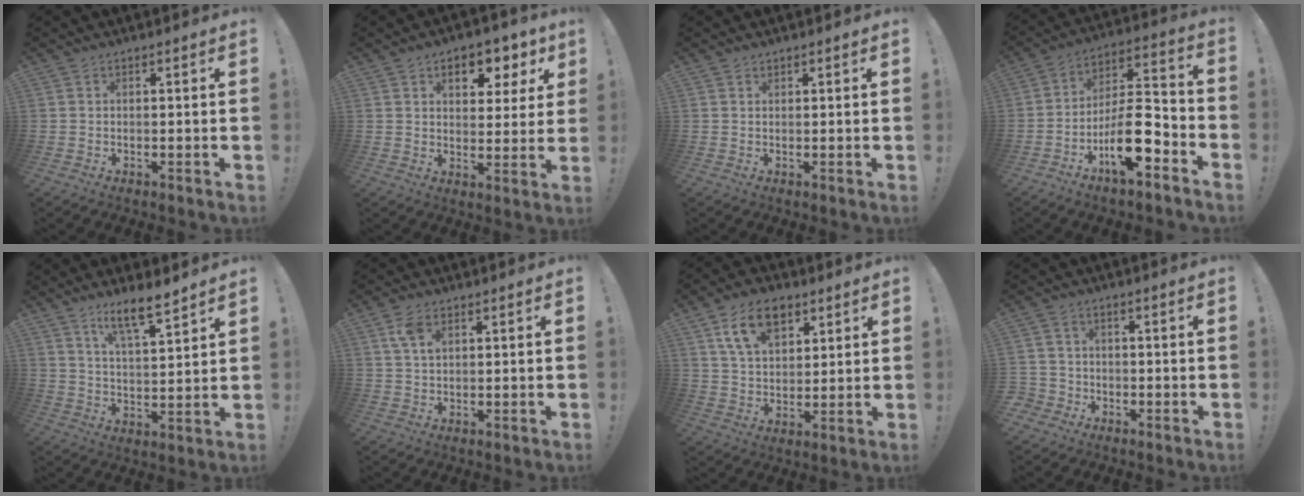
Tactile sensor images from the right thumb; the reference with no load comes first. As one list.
[{"total": 8.7, "force": [4.4, 5.4, 5.2], "torque": [-0.064, -0.021, 0.078]}, {"total": 0.8, "force": [0.7, 0.3, 0.1], "torque": [0.001, -0.002, 0.013]}, {"total": 15.9, "force": [-8.0, 5.9, 12.4], "torque": [-0.215, 0.050, -0.125]}, {"total": 9.9, "force": [7.4, 1.9, 6.4], "torque": [-0.106, -0.044, 0.127]}, {"total": 5.0, "force": [2.2, 2.7, 3.6], "torque": [-0.065, 0.000, 0.042]}, {"total": 12.9, "force": [7.0, 7.9, 7.4], "torque": [-0.119, -0.015, 0.131]}, {"total": 3.6, "force": [-1.4, 3.1, 1.0], "torque": [-0.032, 0.012, -0.024]}]